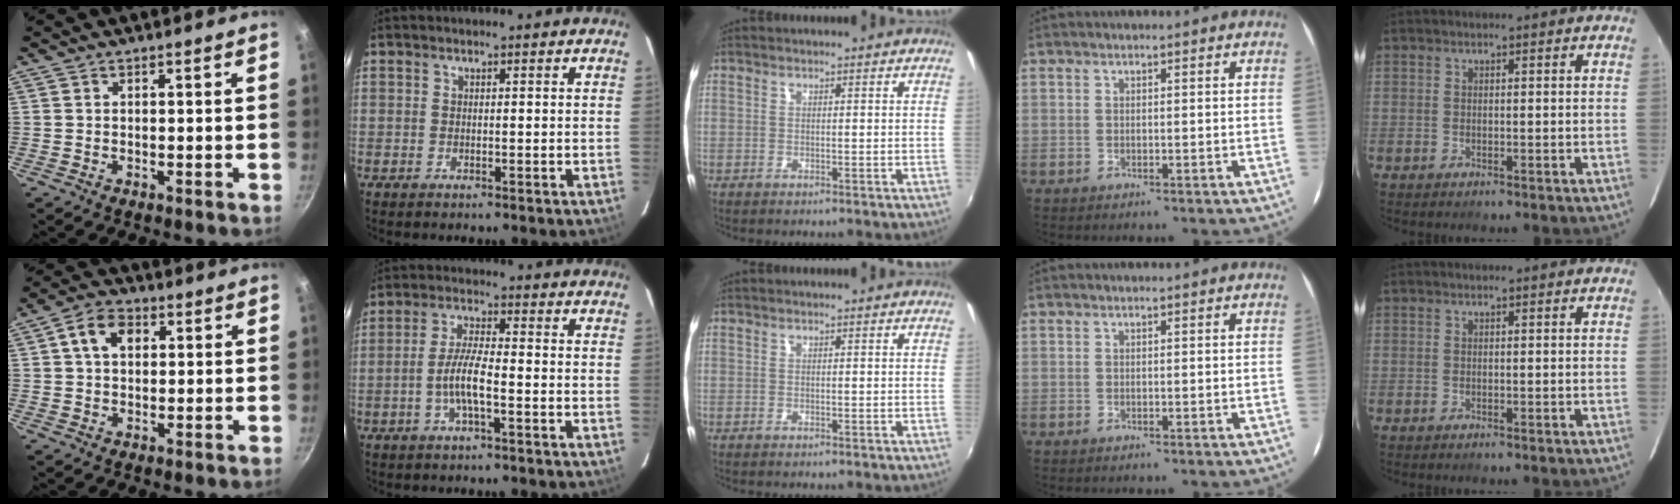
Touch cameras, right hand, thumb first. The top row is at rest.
{"thumb": {"total": 6.9, "force": [1.8, 4.9, 4.5], "torque": [-0.062, 0.011, 0.022]}, "index": {"total": 5.9, "force": [-2.1, 0.8, 5.4], "torque": [-0.112, 0.004, -0.041]}}